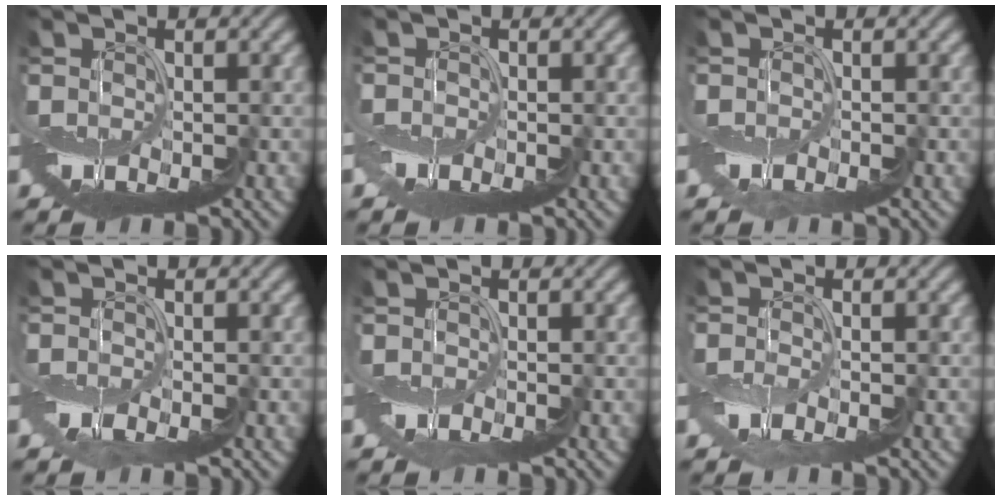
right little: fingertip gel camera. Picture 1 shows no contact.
{"total": 1.0, "force": [-0.6, -0.4, -0.7], "torque": [0.014, 0.001, -0.013]}
{"total": 0.9, "force": [-0.1, -0.4, -0.8], "torque": [0.016, 0.003, -0.003]}
{"total": 1.0, "force": [-0.5, -0.6, -0.7], "torque": [0.013, 0.000, -0.010]}
{"total": 0.7, "force": [-0.3, -0.3, -0.5], "torque": [0.010, 0.000, -0.006]}
{"total": 1.1, "force": [-0.4, -0.7, -0.7], "torque": [0.012, 0.001, -0.009]}